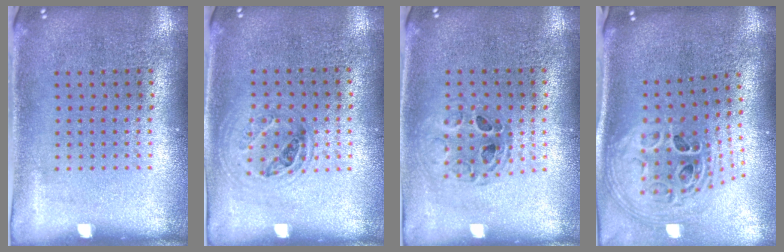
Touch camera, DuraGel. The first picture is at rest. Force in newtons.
{"total": 1.0, "press": 0.9, "slide": 0.3}
{"total": 0.5, "press": 0.4, "slide": 0.2}
{"total": 2.8, "press": 2.0, "slide": 1.9}